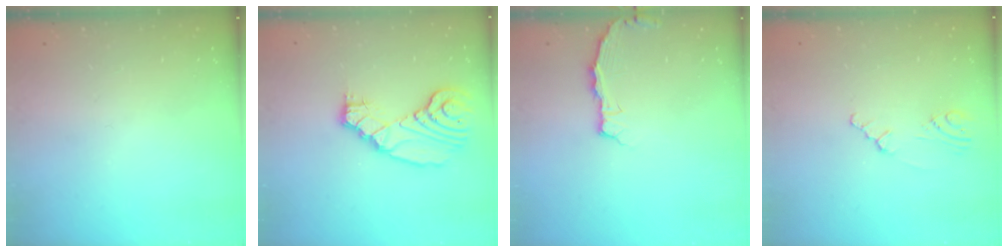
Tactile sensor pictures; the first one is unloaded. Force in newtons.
{"total": 12.3, "press": 12.3, "slide": 1.2}
{"total": 2.9, "press": 2.9, "slide": 0.3}
{"total": 1.4, "press": 1.3, "slide": 0.4}